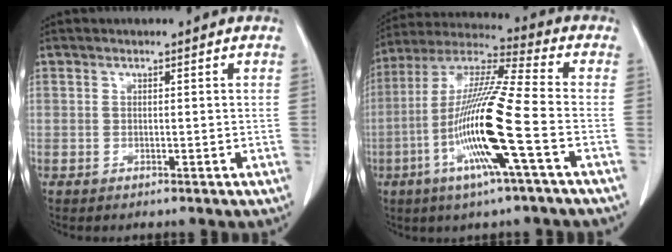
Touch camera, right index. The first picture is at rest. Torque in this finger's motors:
{"motor_torque": [2.14, 0.00, 1.05, 0.21]}